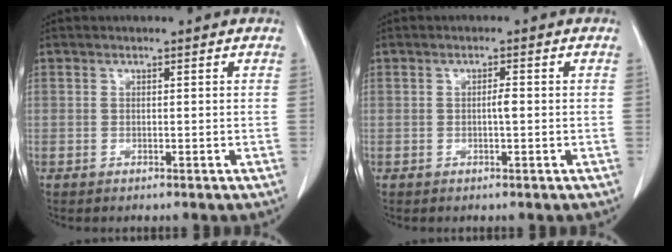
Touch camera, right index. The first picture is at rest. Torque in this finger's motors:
{"motor_torque": [0.19, -0.14, 0.06, 0.03]}